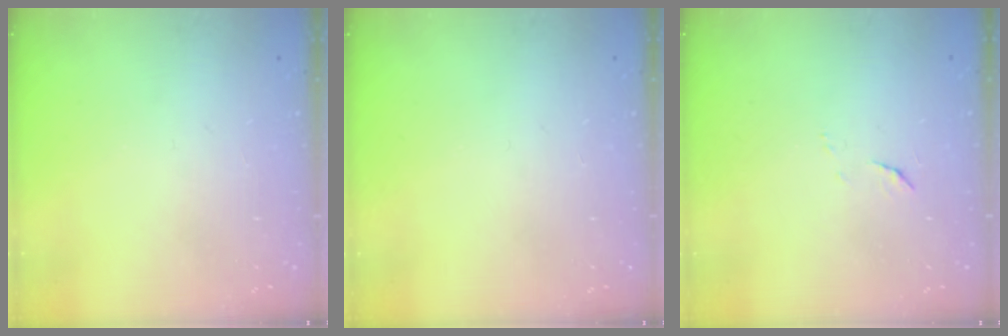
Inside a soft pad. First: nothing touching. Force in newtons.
{"total": 0.0}
{"total": 4.1, "press": 4.1, "slide": 0.3}